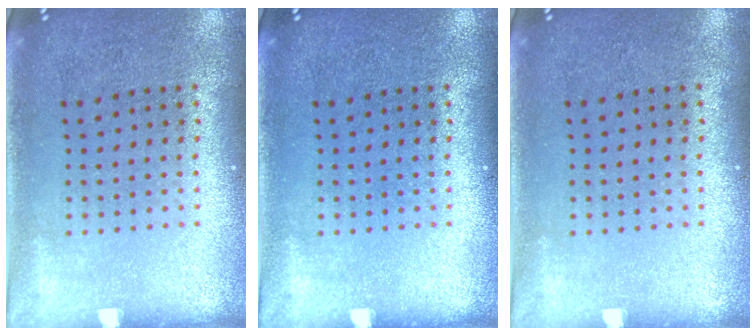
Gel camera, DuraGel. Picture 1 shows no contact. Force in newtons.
{"total": 0.0}
{"total": 0.0}